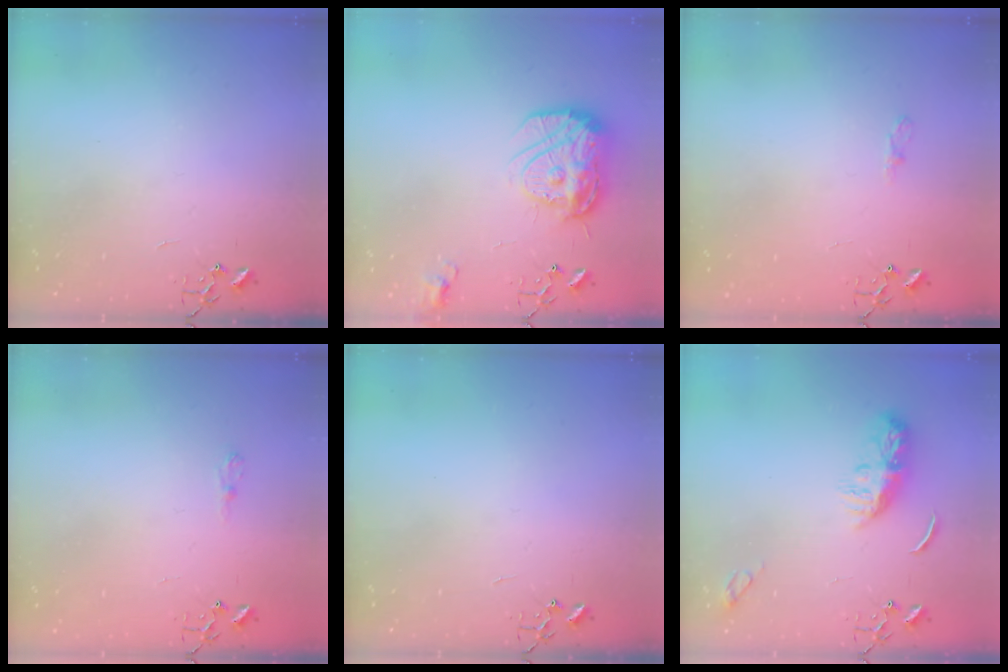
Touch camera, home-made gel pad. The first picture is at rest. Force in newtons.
{"total": 15.0, "press": 14.9, "slide": 1.1}
{"total": 5.0, "press": 4.9, "slide": 0.6}
{"total": 6.5, "press": 6.5, "slide": 0.6}
{"total": 0.0}
{"total": 8.9, "press": 8.9, "slide": 0.6}